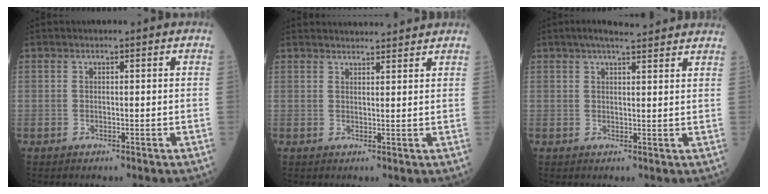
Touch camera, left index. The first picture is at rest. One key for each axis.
{"total": 8.7, "fx": 8.4, "fy": 0.9, "fz": 2.0, "tx": -0.025, "ty": 0.025, "tz": 0.103}
{"total": 8.0, "fx": 6.8, "fy": 0.7, "fz": 4.2, "tx": -0.060, "ty": 0.030, "tz": 0.084}